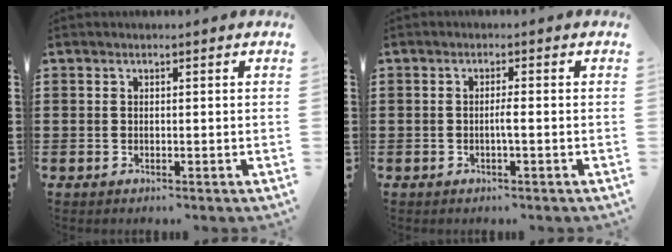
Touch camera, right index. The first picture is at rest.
{"total": 1.4, "force": [-0.4, -0.1, 1.4], "torque": [-0.027, -0.002, -0.008]}